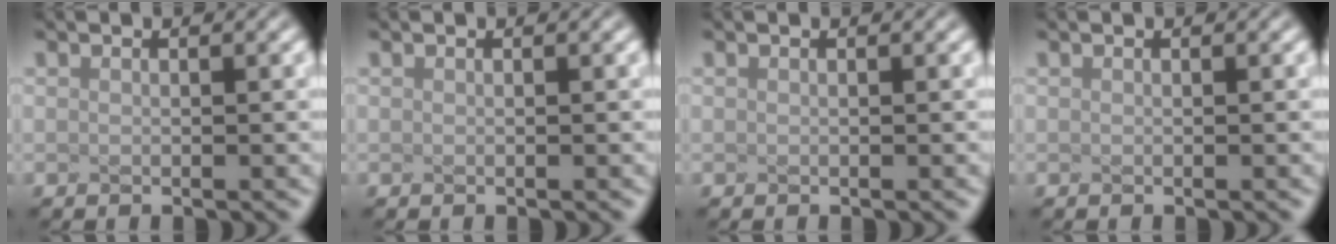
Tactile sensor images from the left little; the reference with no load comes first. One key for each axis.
{"total": 0.0}
{"total": 0.0}
{"total": 0.0}